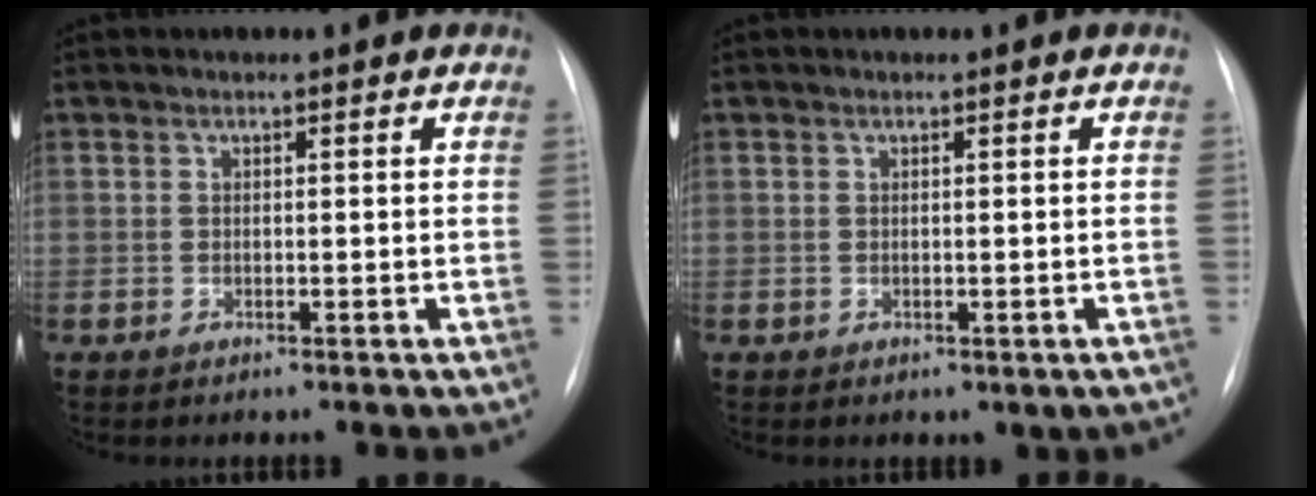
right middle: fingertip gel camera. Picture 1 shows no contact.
{"total": 1.1, "force": [-0.1, 0.9, 0.7], "torque": [-0.007, 0.000, 0.007]}